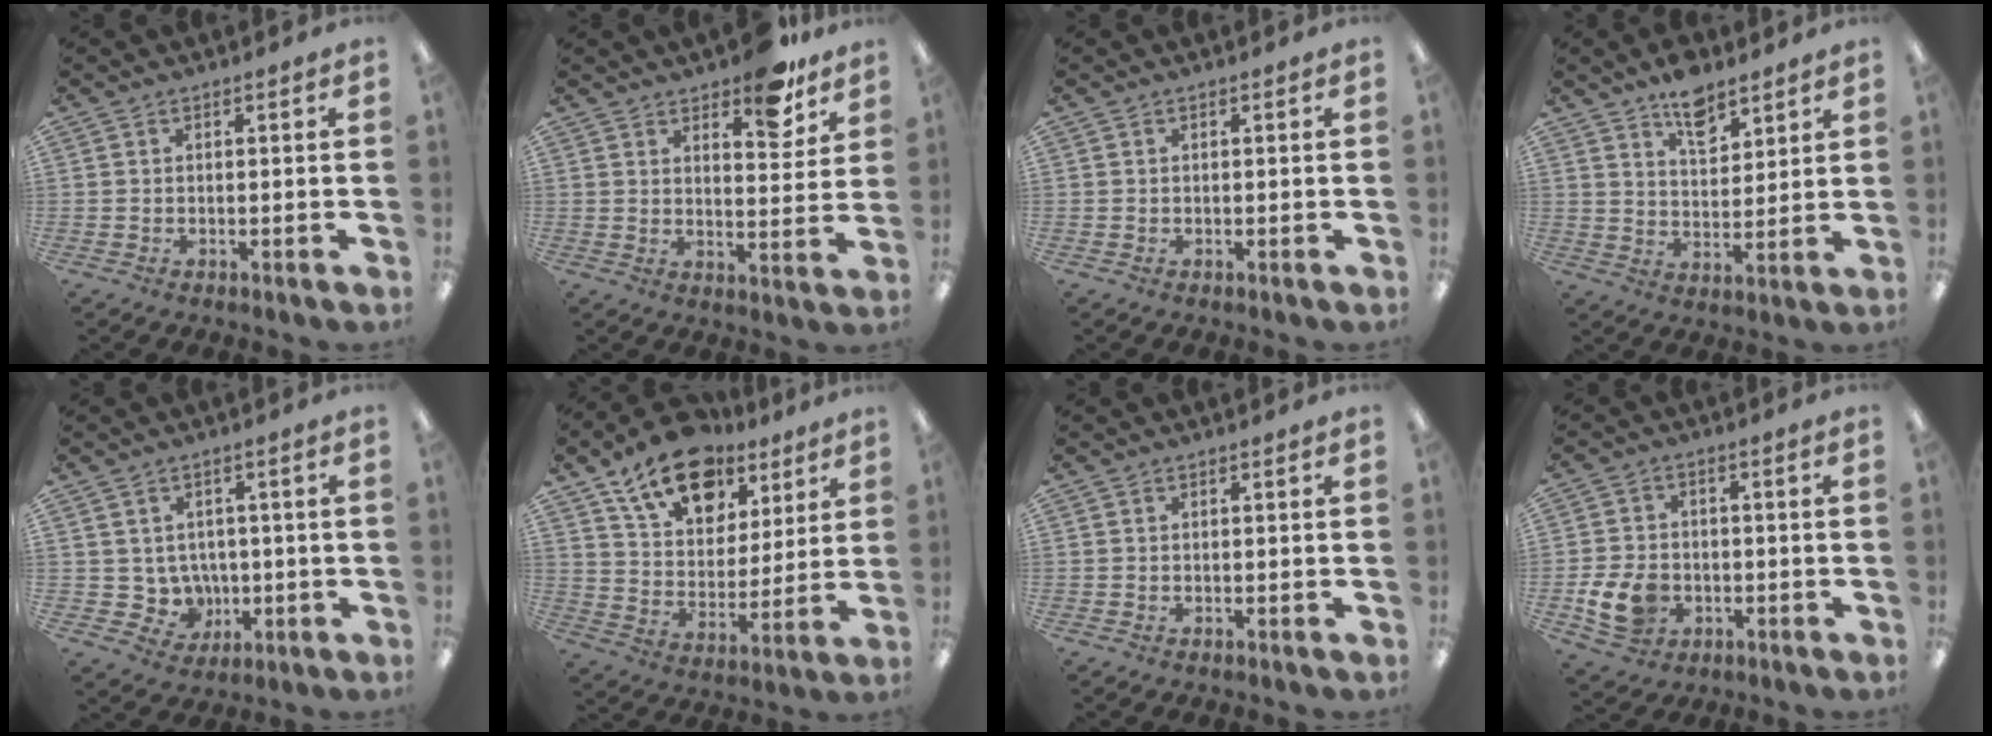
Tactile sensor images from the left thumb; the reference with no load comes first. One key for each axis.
{"total": 9.7, "fx": 7.7, "fy": 3.6, "fz": 4.8, "tx": -0.043, "ty": -0.052, "tz": 0.130}
{"total": 0.0}
{"total": 9.1, "fx": 6.7, "fy": 4.5, "fz": 4.2, "tx": -0.053, "ty": -0.037, "tz": 0.116}
{"total": 5.7, "fx": 1.6, "fy": 5.4, "fz": 0.8, "tx": -0.020, "ty": -0.010, "tz": 0.037}
{"total": 16.7, "fx": 11.3, "fy": 9.9, "fz": 7.4, "tx": -0.122, "ty": -0.061, "tz": 0.203}
{"total": 0.0}
{"total": 8.8, "fx": -2.6, "fy": 6.7, "fz": 5.1, "tx": -0.113, "ty": 0.008, "tz": -0.045}